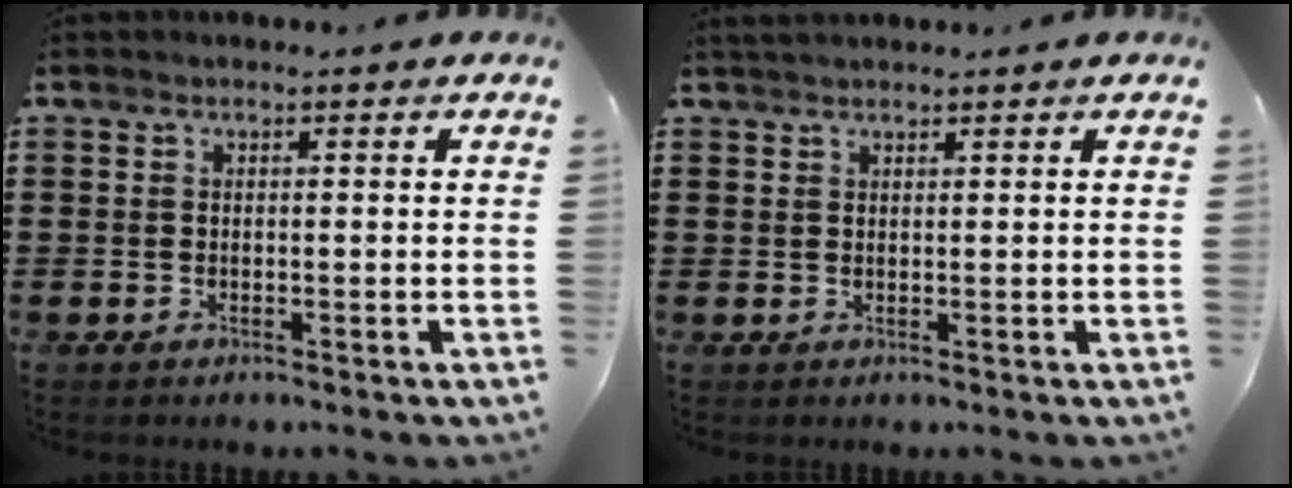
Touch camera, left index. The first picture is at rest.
{"total": 1.2, "force": [1.2, 0.1, 0.3], "torque": [-0.008, 0.001, 0.022]}